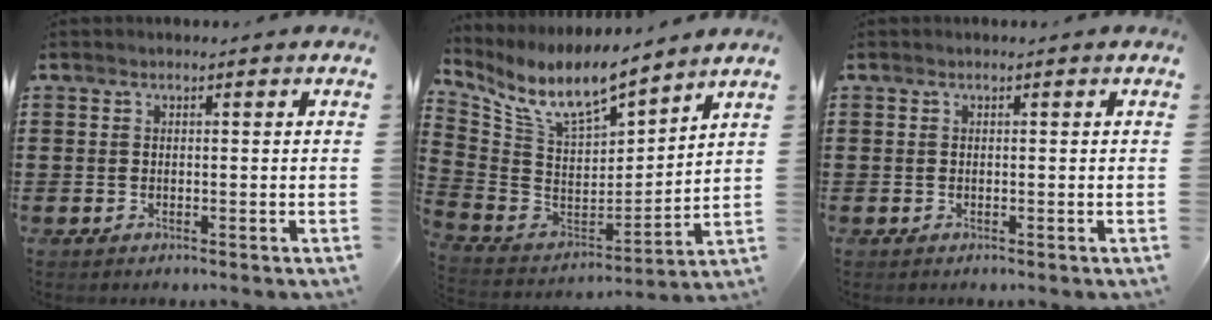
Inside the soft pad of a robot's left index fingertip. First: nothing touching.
{"total": 10.2, "force": [8.5, 2.3, 5.1], "torque": [-0.139, -0.056, 0.147]}
{"total": 0.0}